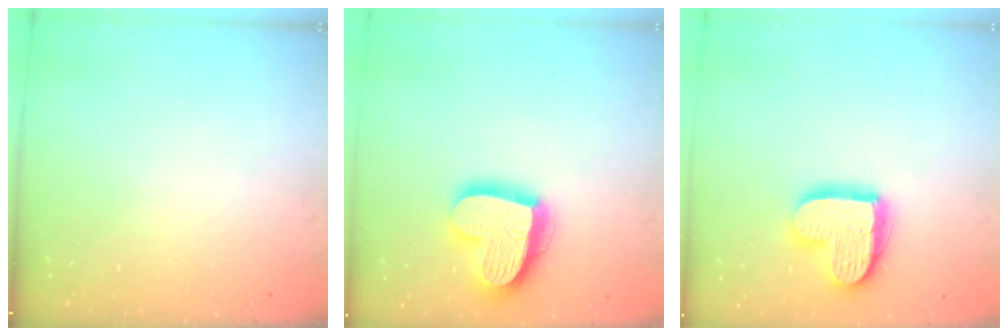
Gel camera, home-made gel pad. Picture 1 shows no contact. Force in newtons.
{"total": 18.0, "press": 17.9, "slide": 1.5}
{"total": 14.9, "press": 14.9, "slide": 1.1}